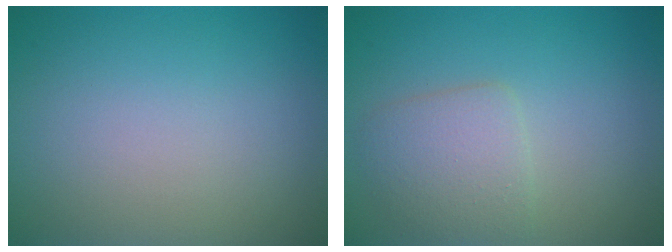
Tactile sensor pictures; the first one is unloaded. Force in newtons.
{"total": 3.0, "press": 3.0, "slide": 0.1}